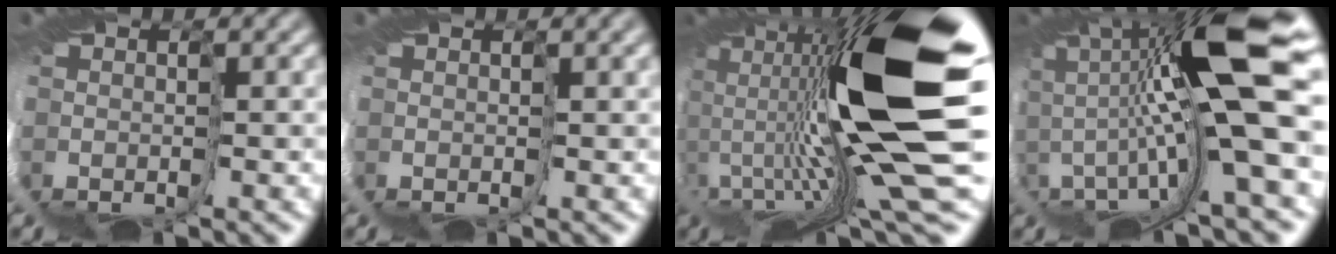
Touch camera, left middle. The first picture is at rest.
{"total": 2.2, "force": [1.3, 0.0, 1.8], "torque": [-0.037, -0.007, 0.033]}
{"total": 15.4, "force": [5.8, 0.8, 14.3], "torque": [-0.258, -0.003, 0.085]}
{"total": 12.1, "force": [3.9, -0.2, 11.5], "torque": [-0.213, 0.010, 0.060]}